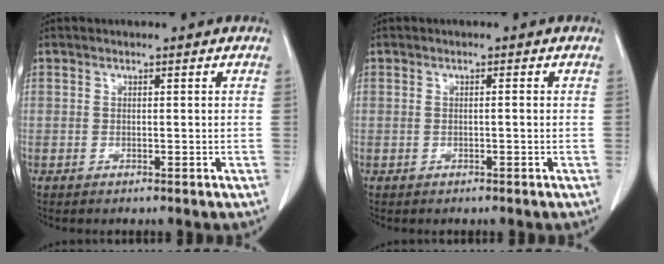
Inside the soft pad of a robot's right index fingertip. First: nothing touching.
{"total": 0.7, "force": [-0.1, 0.0, 0.7], "torque": [-0.015, 0.001, -0.001]}